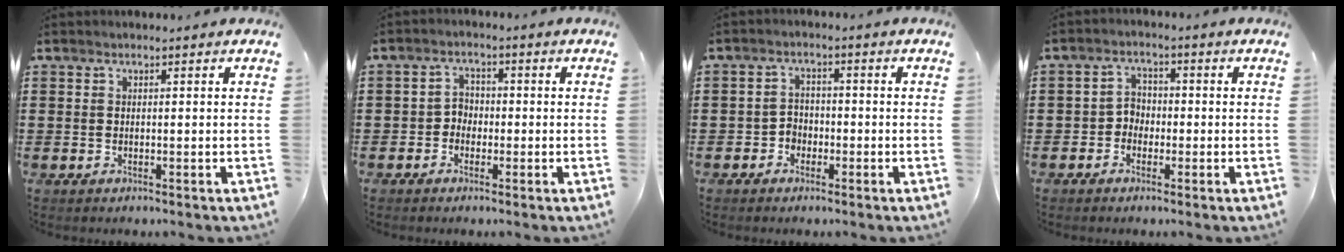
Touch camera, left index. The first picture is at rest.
{"total": 2.5, "force": [-1.3, 2.0, 0.7], "torque": [-0.022, 0.008, -0.031]}
{"total": 2.5, "force": [-1.7, 1.8, 0.4], "torque": [-0.016, 0.005, -0.038]}
{"total": 2.9, "force": [-1.5, 2.3, 0.8], "torque": [-0.025, 0.010, -0.036]}